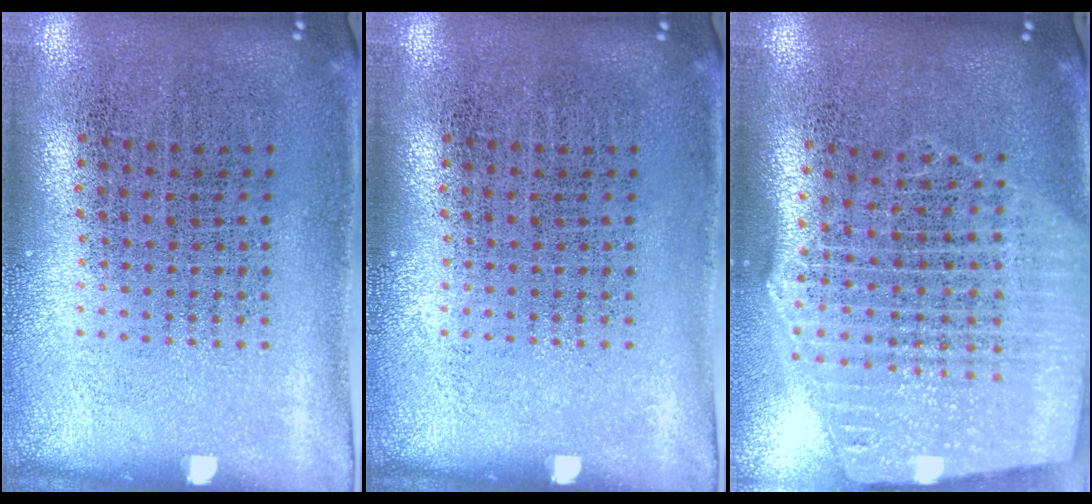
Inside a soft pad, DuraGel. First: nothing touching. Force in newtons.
{"total": 0.0}
{"total": 2.7, "press": 2.3, "slide": 1.4}